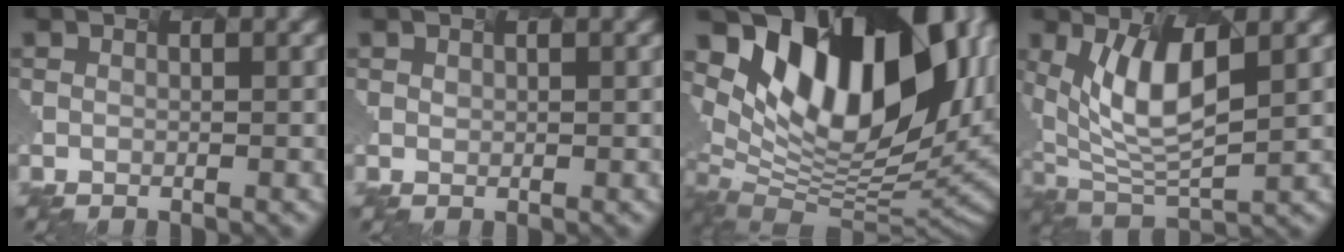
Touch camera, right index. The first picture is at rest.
{"total": 0.5, "force": [0.1, -0.3, -0.4], "torque": [-0.002, 0.000, 0.013]}
{"total": 16.2, "force": [6.1, 9.0, 11.9], "torque": [-0.211, 0.010, 0.114]}
{"total": 5.9, "force": [1.3, 2.1, 5.4], "torque": [-0.127, -0.015, 0.042]}